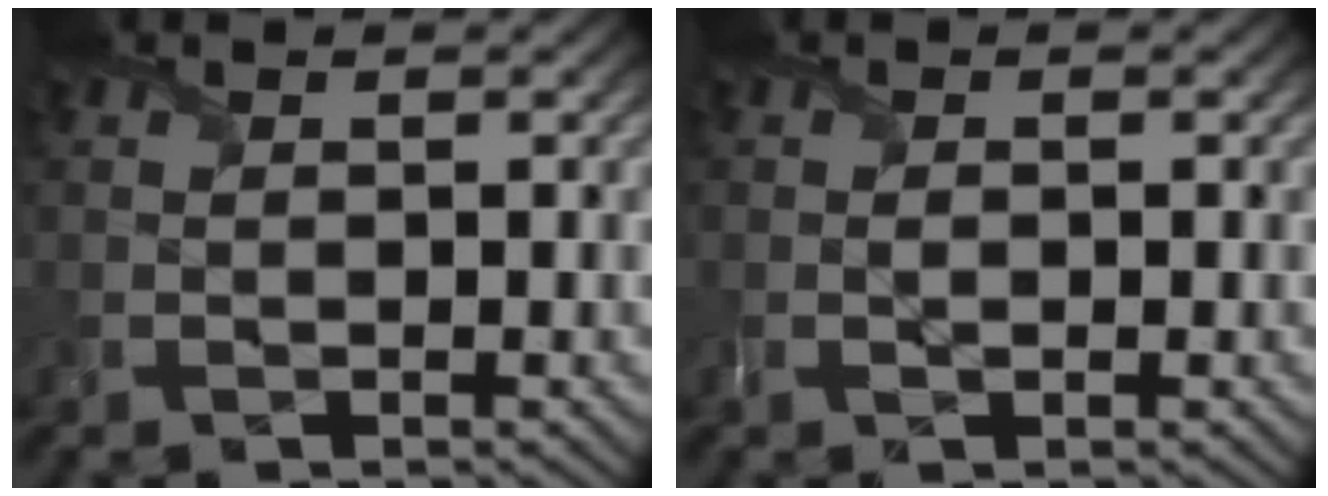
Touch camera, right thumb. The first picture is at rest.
{"total": 1.1, "force": [-0.2, 0.6, 0.9], "torque": [-0.019, -0.001, -0.002]}